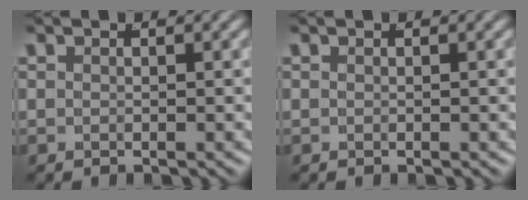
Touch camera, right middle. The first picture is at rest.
{"total": 0.0}